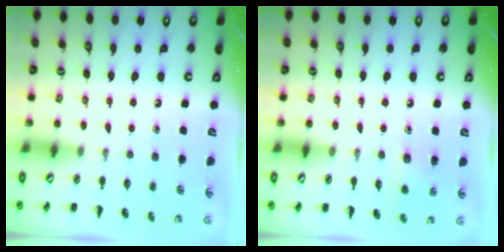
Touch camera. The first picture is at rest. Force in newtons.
{"total": 7.3, "press": 7.1, "slide": 1.8}